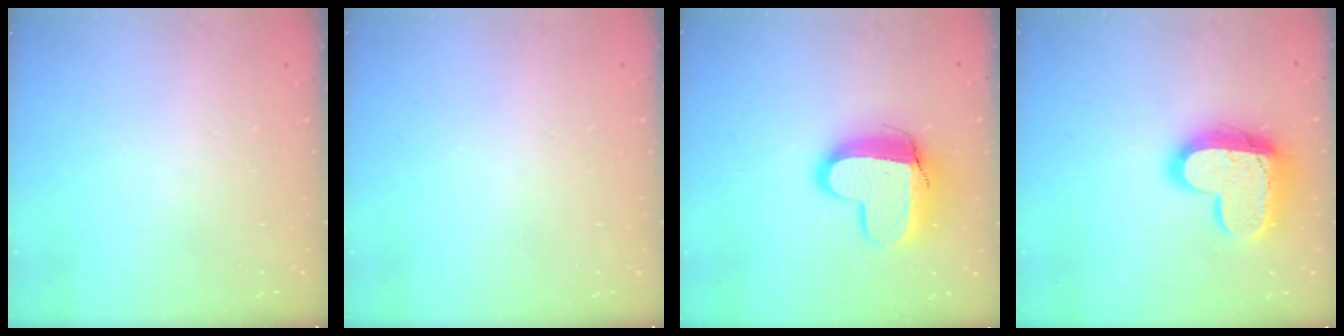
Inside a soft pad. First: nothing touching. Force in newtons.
{"total": 0.0}
{"total": 12.7, "press": 12.7, "slide": 1.4}
{"total": 16.4, "press": 16.3, "slide": 1.5}